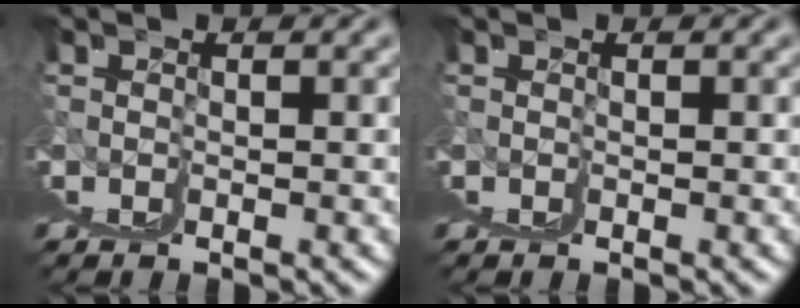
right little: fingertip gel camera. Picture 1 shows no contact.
{"total": 0.0}